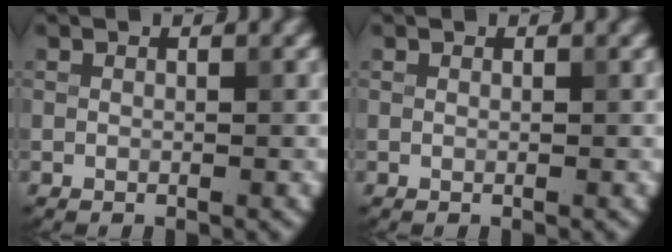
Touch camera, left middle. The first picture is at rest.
{"total": 0.0}